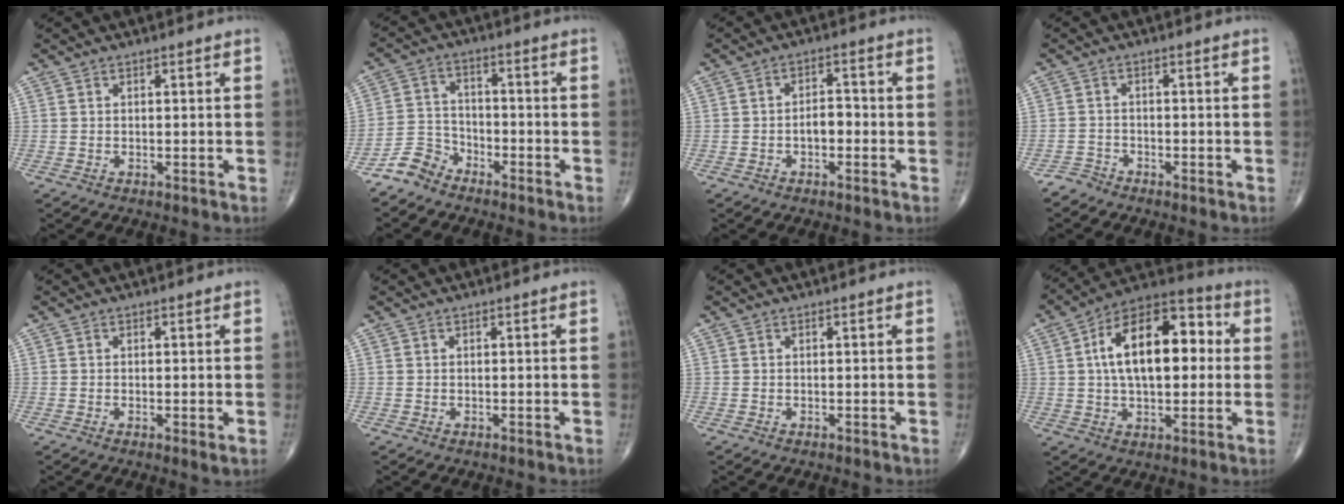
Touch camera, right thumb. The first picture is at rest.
{"total": 5.6, "force": [-4.7, 2.9, 0.7], "torque": [-0.003, 0.031, -0.104]}
{"total": 3.4, "force": [-1.1, 2.0, 2.6], "torque": [-0.030, 0.018, -0.021]}
{"total": 2.0, "force": [-1.9, 0.7, -0.4], "torque": [0.011, -0.002, -0.041]}
{"total": 1.4, "force": [-0.2, 0.2, 1.4], "torque": [-0.028, -0.008, -0.004]}
{"total": 0.0}
{"total": 0.0}
{"total": 19.4, "force": [2.8, 10.2, 16.2], "torque": [-0.241, 0.031, 0.037]}